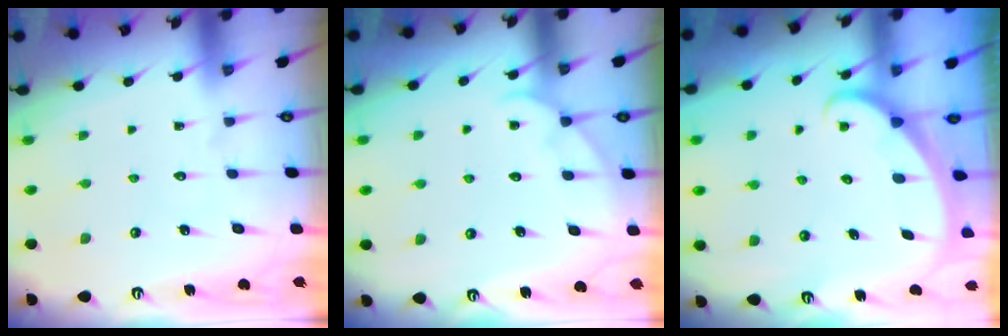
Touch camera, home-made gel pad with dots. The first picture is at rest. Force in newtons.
{"total": 2.8, "press": 2.8, "slide": 0.3}
{"total": 1.9, "press": 1.9, "slide": 0.1}